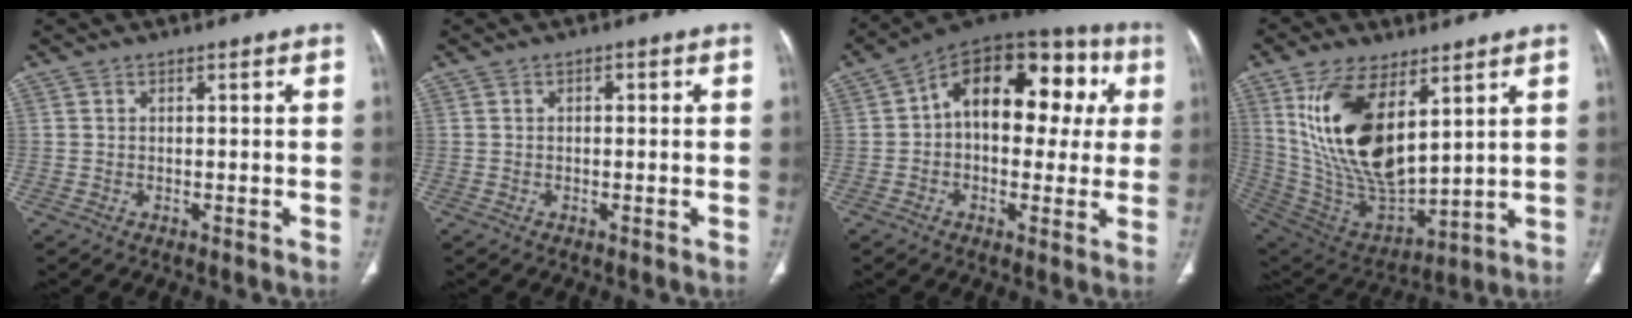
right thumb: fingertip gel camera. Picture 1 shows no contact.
{"total": 1.0, "force": [0.2, 0.7, 0.7], "torque": [-0.006, 0.003, -0.001]}
{"total": 20.4, "force": [3.5, 12.4, 15.8], "torque": [-0.178, 0.042, 0.038]}
{"total": 21.1, "force": [7.9, 10.0, 16.9], "torque": [-0.310, -0.036, 0.168]}